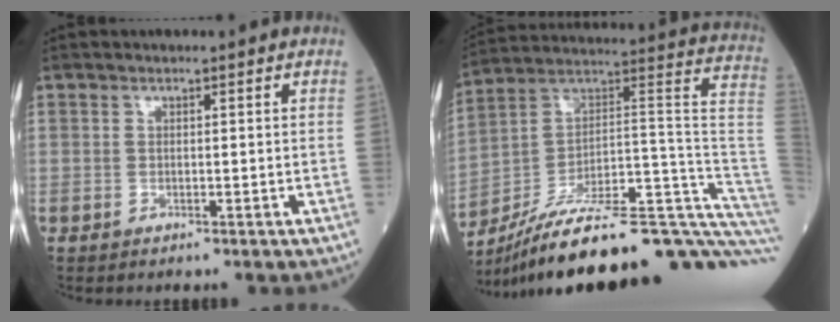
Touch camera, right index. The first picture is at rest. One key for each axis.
{"total": 34.3, "fx": -27.0, "fy": 2.6, "fz": 20.9, "tx": -0.189, "ty": 0.018, "tz": -0.386}